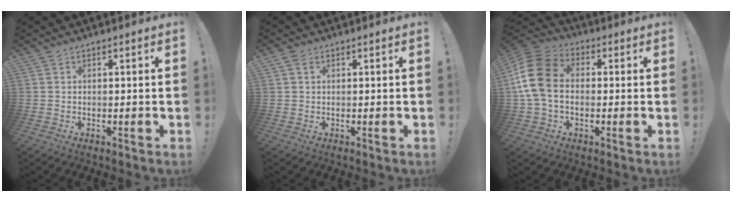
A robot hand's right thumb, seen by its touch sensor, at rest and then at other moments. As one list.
[{"total": 1.4, "force": [0.7, 0.9, 0.8], "torque": [-0.021, 0.004, 0.015]}, {"total": 15.1, "force": [0.0, 10.9, 10.4], "torque": [-0.202, 0.020, 0.002]}]